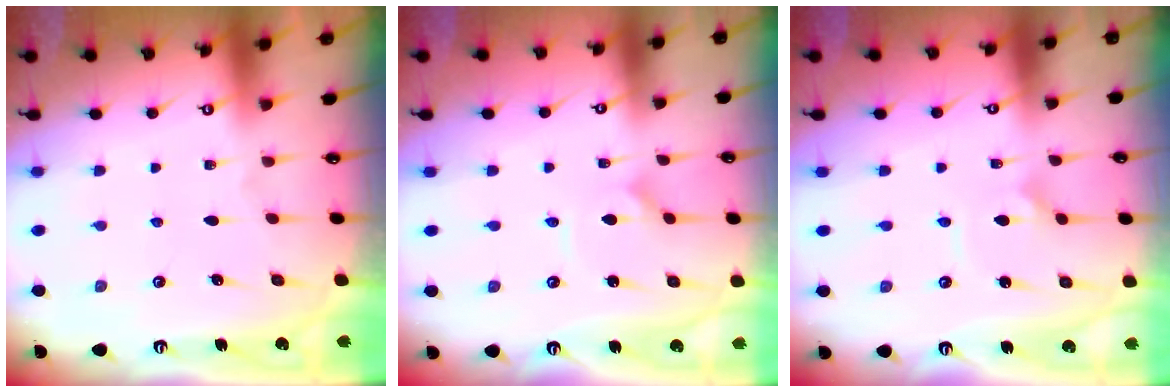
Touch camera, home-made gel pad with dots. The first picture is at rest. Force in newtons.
{"total": 1.9, "press": 1.9, "slide": 0.2}
{"total": 1.9, "press": 1.9, "slide": 0.1}